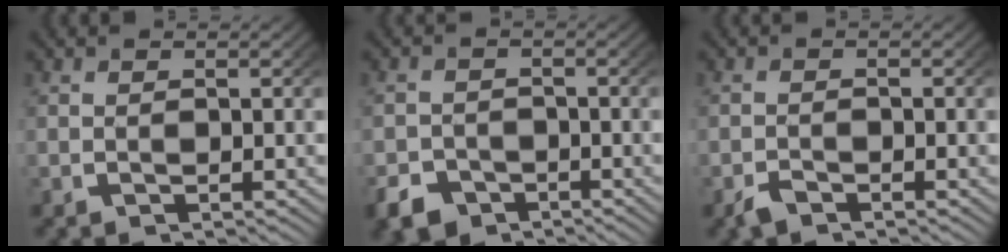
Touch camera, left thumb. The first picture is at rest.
{"total": 5.4, "force": [-4.0, 3.3, 1.5], "torque": [-0.018, -0.022, -0.066]}
{"total": 1.4, "force": [-1.2, 0.5, 0.5], "torque": [-0.010, -0.005, -0.025]}